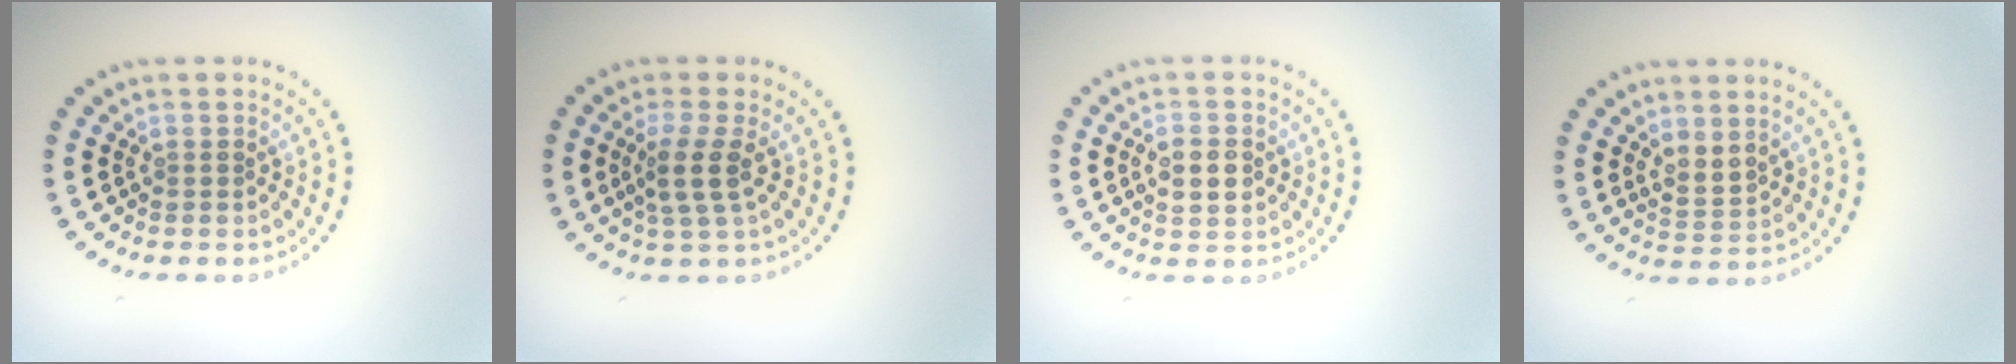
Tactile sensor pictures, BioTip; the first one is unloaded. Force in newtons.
{"total": 2.6, "press": 2.1, "slide": 1.6}
{"total": 2.7, "press": 2.7, "slide": 0.1}
{"total": 1.8, "press": 1.5, "slide": 0.9}